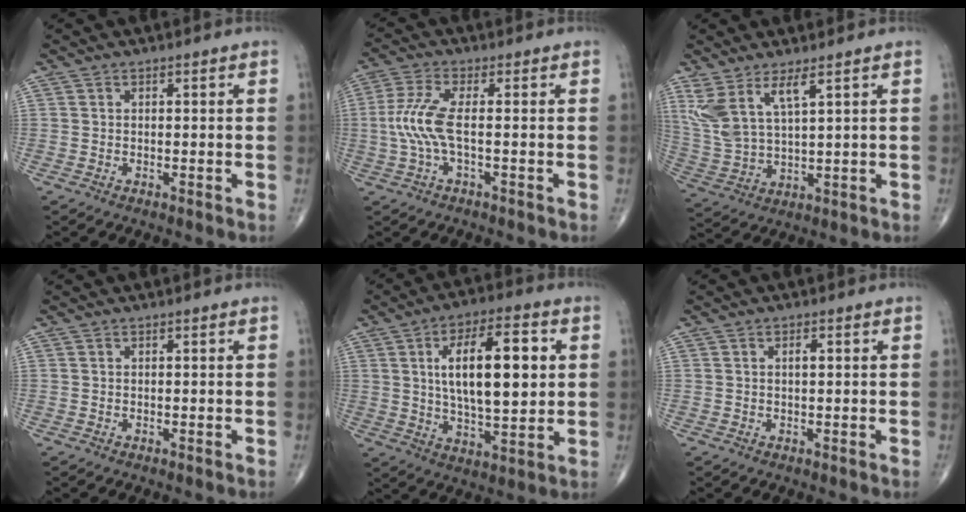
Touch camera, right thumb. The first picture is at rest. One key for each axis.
{"total": 7.1, "fx": -0.6, "fy": 1.9, "fz": 6.9, "tx": -0.182, "ty": 0.012, "tz": -0.020}
{"total": 9.4, "fx": 5.1, "fy": 2.7, "fz": 7.3, "tx": -0.171, "ty": -0.027, "tz": 0.117}
{"total": 0.0}
{"total": 17.5, "fx": 3.4, "fy": 7.2, "fz": 15.6, "tx": -0.238, "ty": -0.002, "tz": 0.057}
{"total": 1.4, "fx": 0.3, "fy": 0.5, "fz": 1.2, "tx": -0.023, "ty": 0.002, "tz": 0.005}